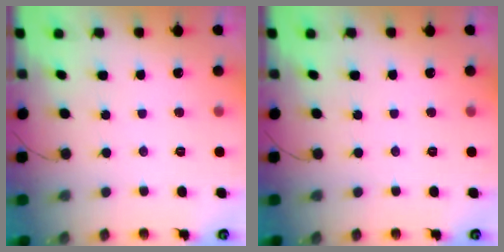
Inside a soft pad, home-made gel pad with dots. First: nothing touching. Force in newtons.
{"total": 0.0}